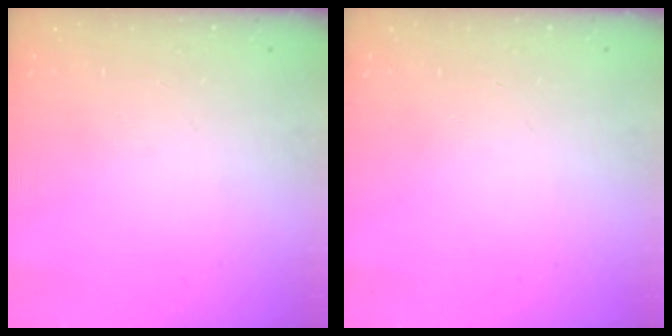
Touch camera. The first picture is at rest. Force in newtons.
{"total": 0.0}